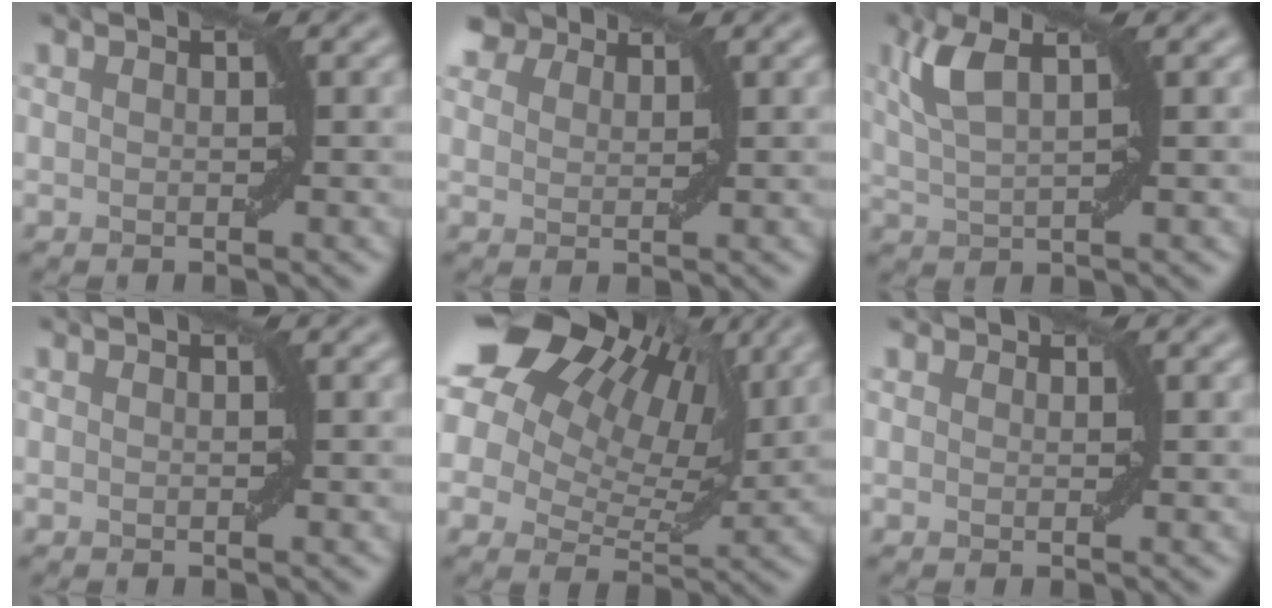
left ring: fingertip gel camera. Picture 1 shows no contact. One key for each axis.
{"total": 5.0, "fx": 4.0, "fy": 2.4, "fz": 1.9, "tx": -0.051, "ty": 0.009, "tz": 0.068}
{"total": 4.3, "fx": 1.7, "fy": 1.5, "fz": 3.7, "tx": -0.087, "ty": 0.008, "tz": 0.035}
{"total": 0.0}
{"total": 15.0, "fx": 8.1, "fy": 8.6, "fz": 9.2, "tx": -0.175, "ty": 0.051, "tz": 0.124}
{"total": 0.6, "fx": 0.5, "fy": 0.4, "fz": 0.0, "tx": 0.003, "ty": -0.001, "tz": 0.006}